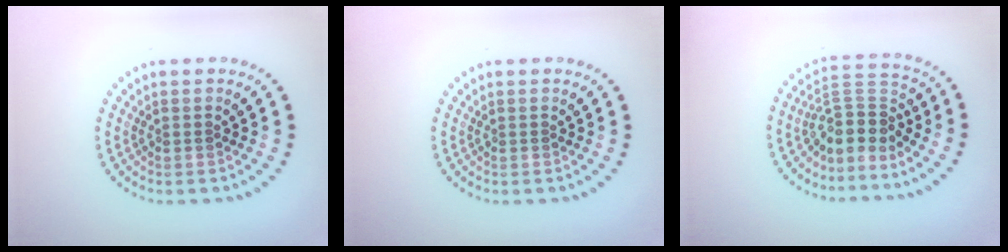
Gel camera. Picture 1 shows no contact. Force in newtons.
{"total": 0.0}
{"total": 3.9, "press": 2.7, "slide": 2.9}